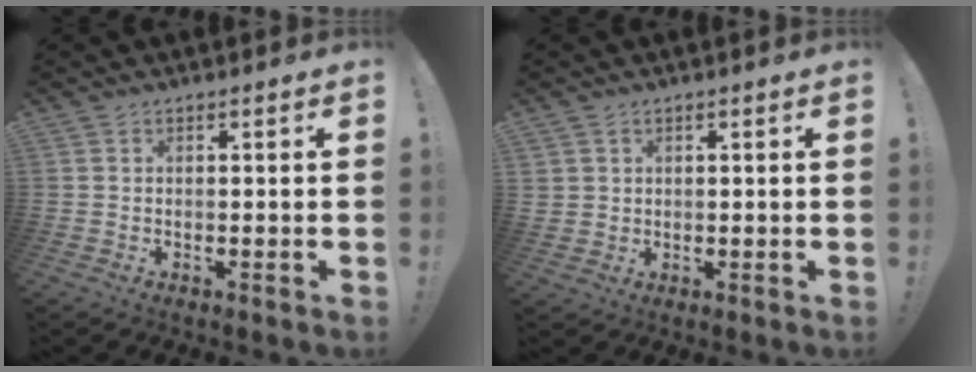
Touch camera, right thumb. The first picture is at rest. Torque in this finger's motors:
{"motor_torque": [0.14, -0.02, 0.05, -0.10, 0.00]}